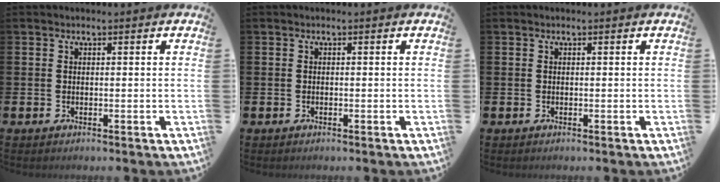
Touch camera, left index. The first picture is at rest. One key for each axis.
{"total": 0.0}
{"total": 0.0}